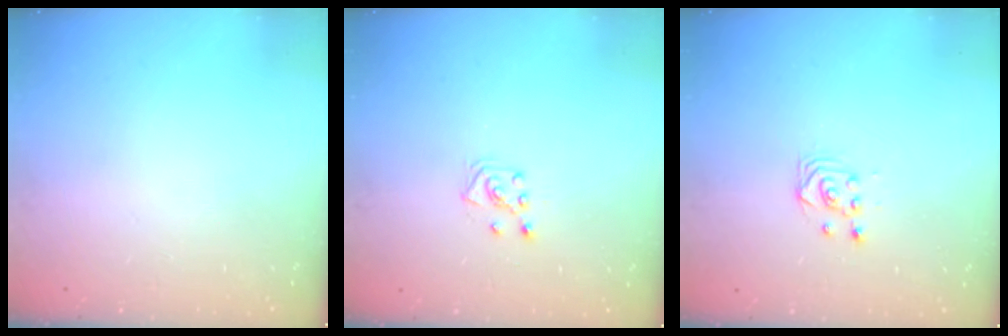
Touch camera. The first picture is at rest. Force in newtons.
{"total": 4.4, "press": 4.3, "slide": 0.6}
{"total": 3.3, "press": 3.3, "slide": 0.4}